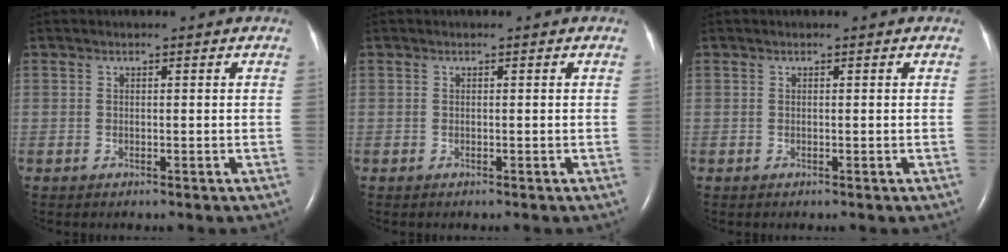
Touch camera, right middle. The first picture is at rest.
{"total": 0.0}
{"total": 0.0}